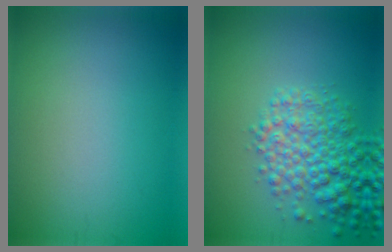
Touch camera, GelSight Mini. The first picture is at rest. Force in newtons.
{"total": 5.7, "press": 5.7, "slide": 0.2}